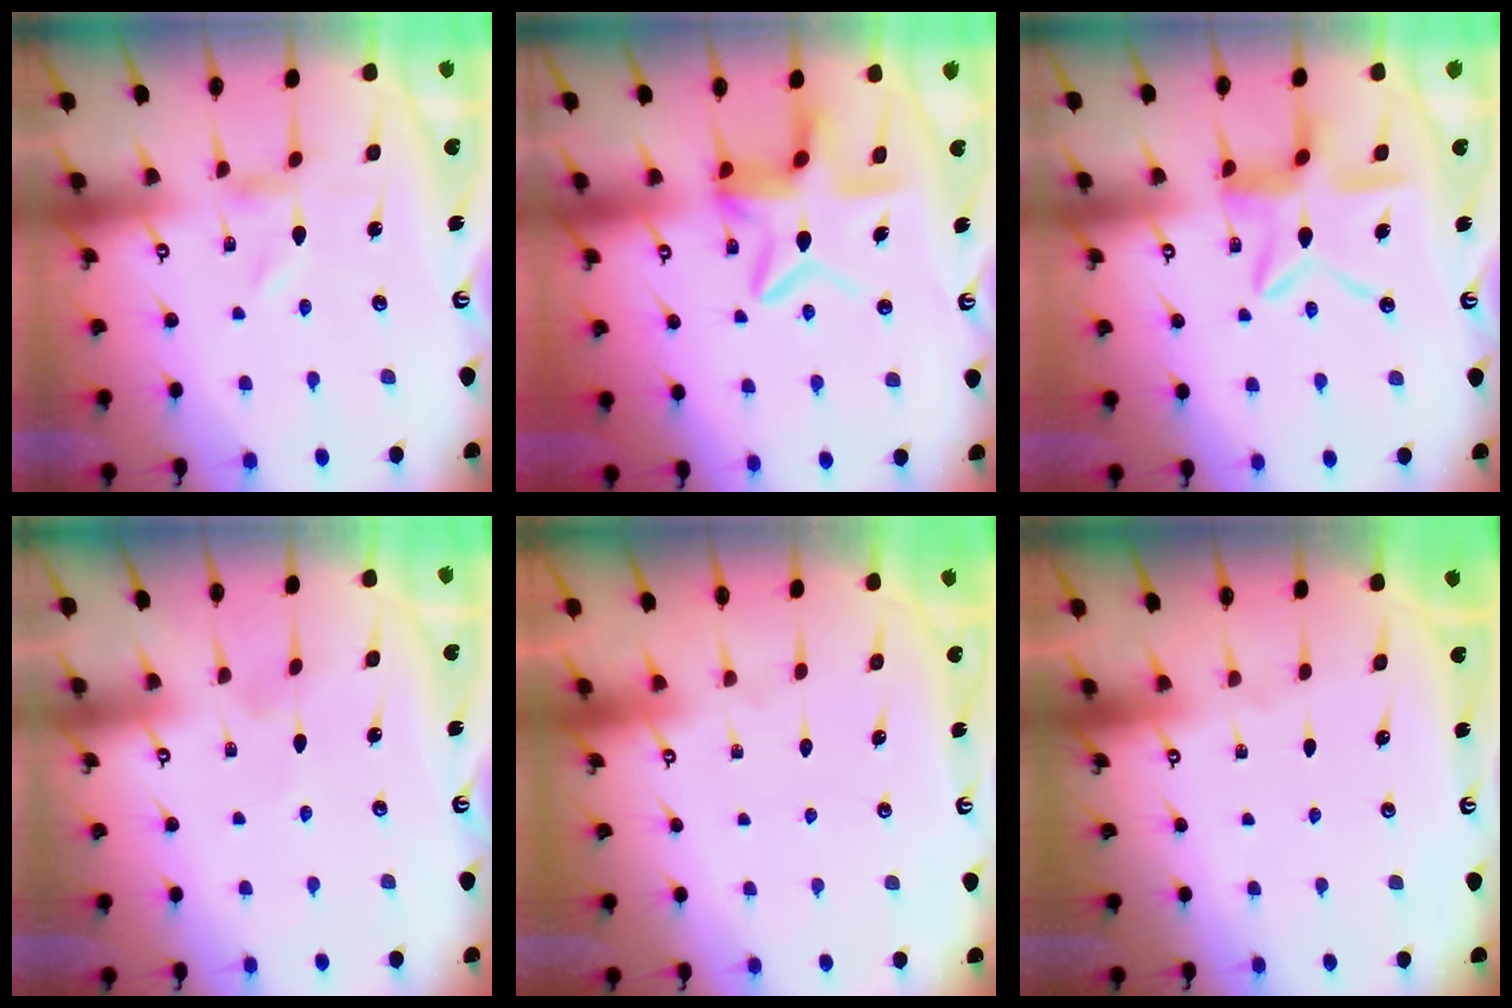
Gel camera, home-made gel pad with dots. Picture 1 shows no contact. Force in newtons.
{"total": 12.4, "press": 12.4, "slide": 1.1}
{"total": 11.8, "press": 11.7, "slide": 1.2}
{"total": 0.8, "press": 0.8, "slide": 0.2}
{"total": 1.6, "press": 1.6, "slide": 0.1}
{"total": 0.0}